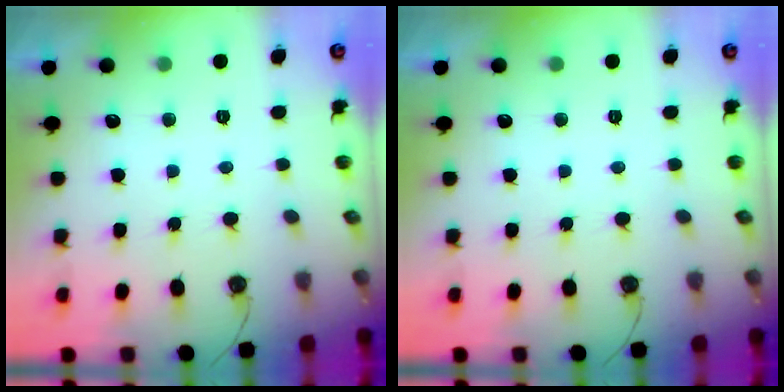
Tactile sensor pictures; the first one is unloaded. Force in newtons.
{"total": 0.0}